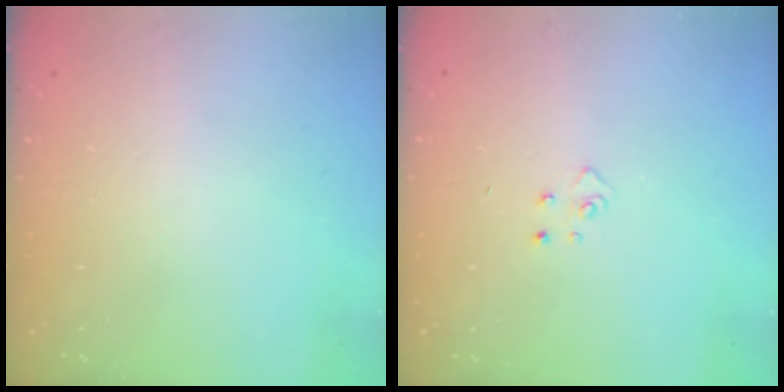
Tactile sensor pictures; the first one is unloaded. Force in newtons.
{"total": 3.3, "press": 3.3, "slide": 0.4}